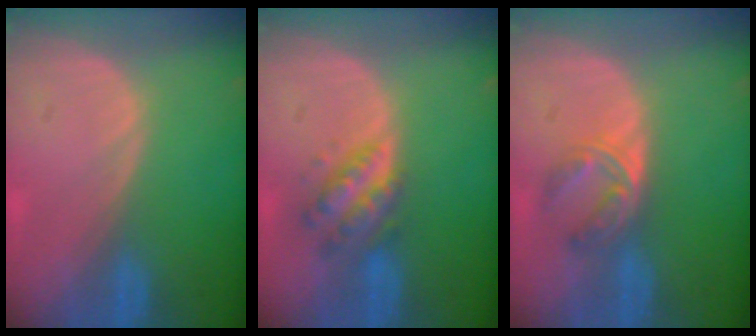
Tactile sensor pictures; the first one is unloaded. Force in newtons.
{"total": 5.3, "press": 5.3, "slide": 0.2}
{"total": 5.7, "press": 4.5, "slide": 3.5}